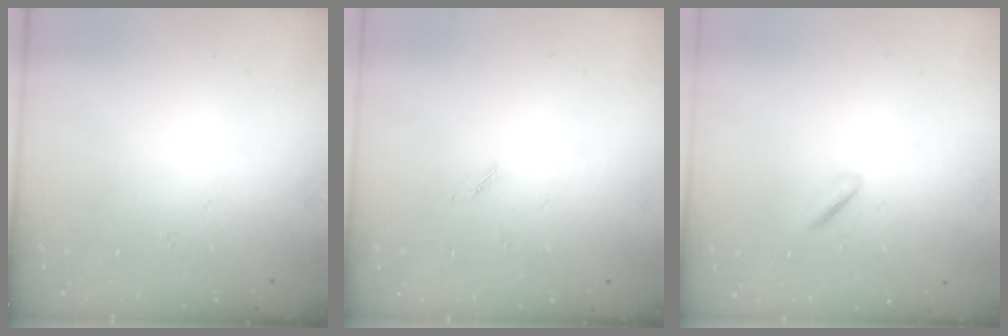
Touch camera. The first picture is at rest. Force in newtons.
{"total": 1.2, "press": 1.1, "slide": 0.4}
{"total": 0.5, "press": 0.0, "slide": 0.5}